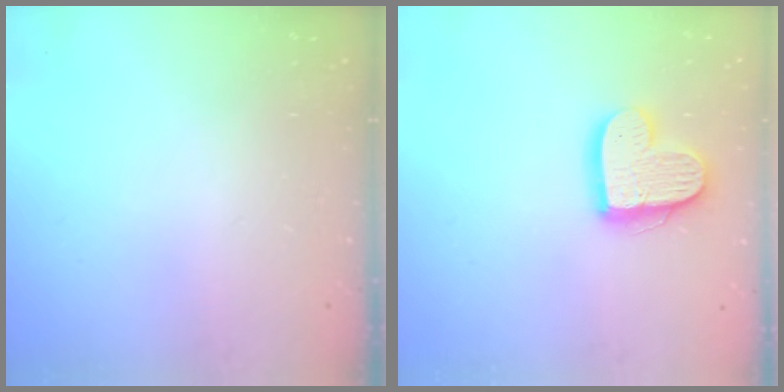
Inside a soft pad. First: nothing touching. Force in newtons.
{"total": 13.9, "press": 13.9, "slide": 1.0}